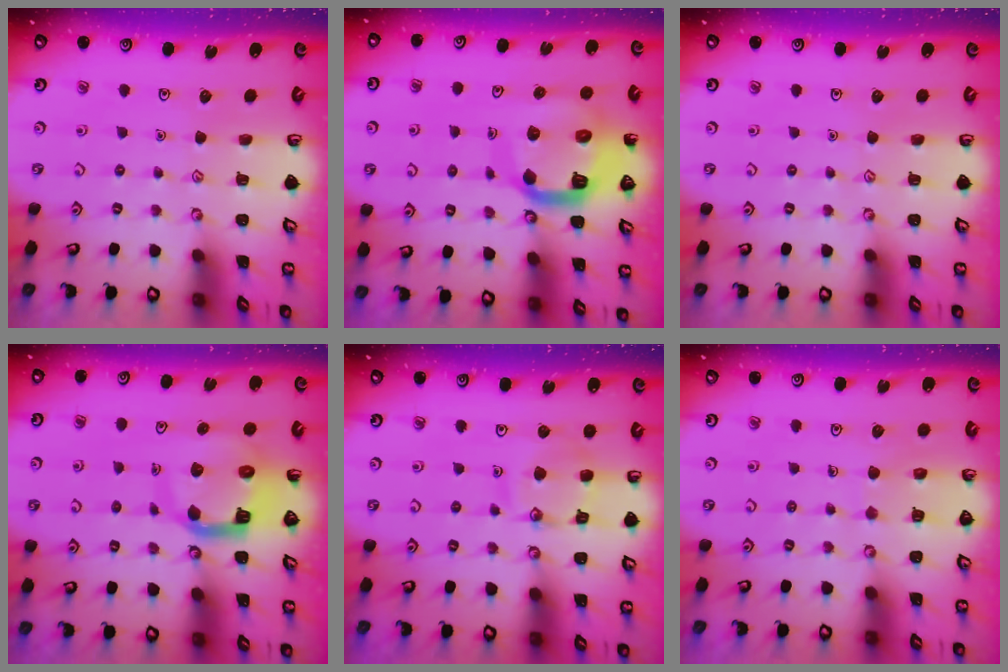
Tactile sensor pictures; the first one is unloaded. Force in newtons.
{"total": 14.2, "press": 14.1, "slide": 1.7}
{"total": 0.0}
{"total": 10.2, "press": 10.1, "slide": 1.4}
{"total": 12.2, "press": 12.1, "slide": 1.1}
{"total": 6.5, "press": 6.4, "slide": 0.5}